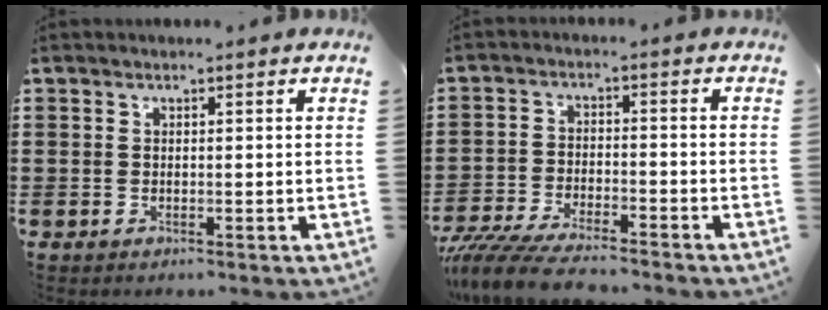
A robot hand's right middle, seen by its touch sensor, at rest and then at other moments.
{"total": 6.7, "force": [-6.3, 0.6, 2.1], "torque": [-0.056, -0.002, -0.126]}